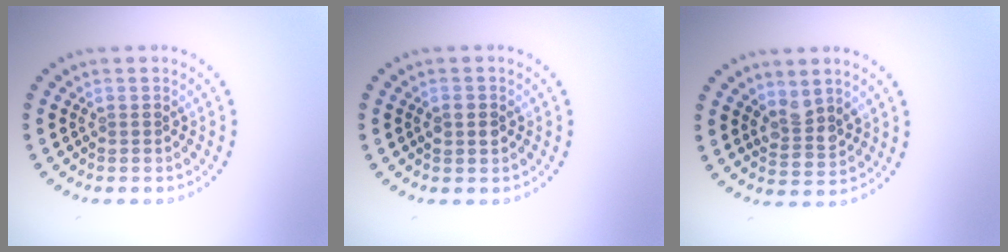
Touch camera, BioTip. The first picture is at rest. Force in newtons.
{"total": 1.8, "press": 1.8, "slide": 0.0}
{"total": 2.4, "press": 2.2, "slide": 0.9}